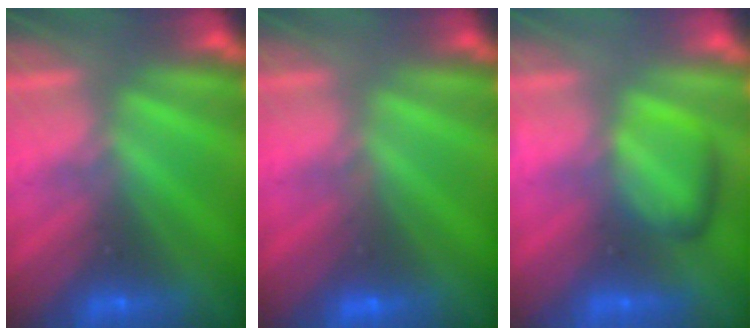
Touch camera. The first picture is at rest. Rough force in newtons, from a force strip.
{"total": 2.8}
{"total": 2.4}